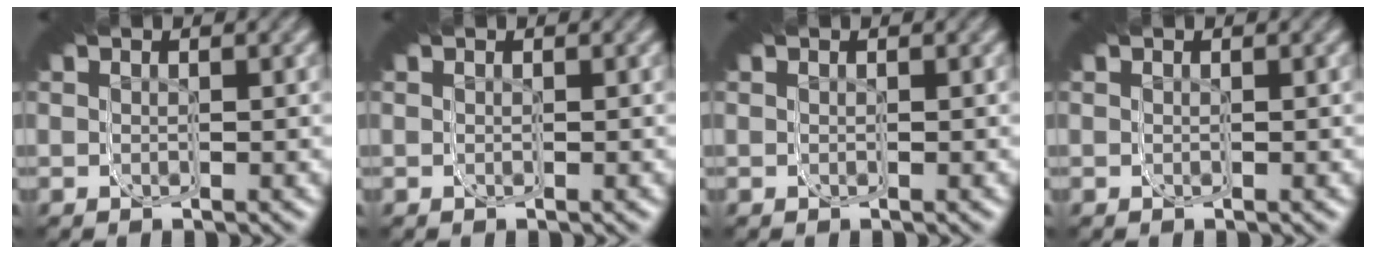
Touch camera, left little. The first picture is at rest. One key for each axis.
{"total": 0.0}
{"total": 0.0}
{"total": 0.0}